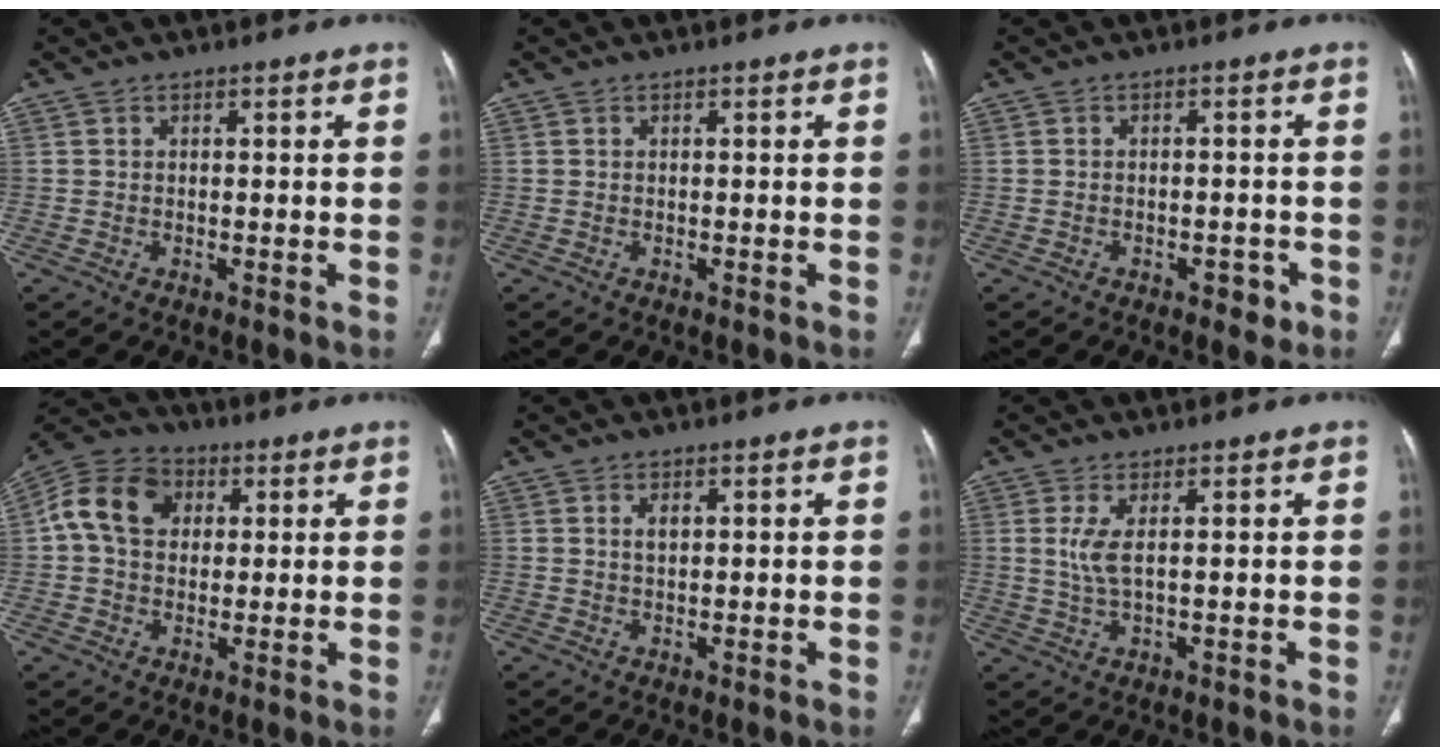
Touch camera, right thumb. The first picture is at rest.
{"total": 0.0}
{"total": 2.9, "force": [-1.6, 1.8, 1.7], "torque": [-0.013, 0.009, -0.018]}
{"total": 11.9, "force": [2.5, 9.1, 7.2], "torque": [-0.119, 0.018, 0.032]}
{"total": 1.8, "force": [0.7, 1.0, 1.3], "torque": [-0.021, -0.003, 0.015]}
{"total": 3.8, "force": [0.9, 0.9, 3.6], "torque": [-0.089, -0.008, 0.026]}